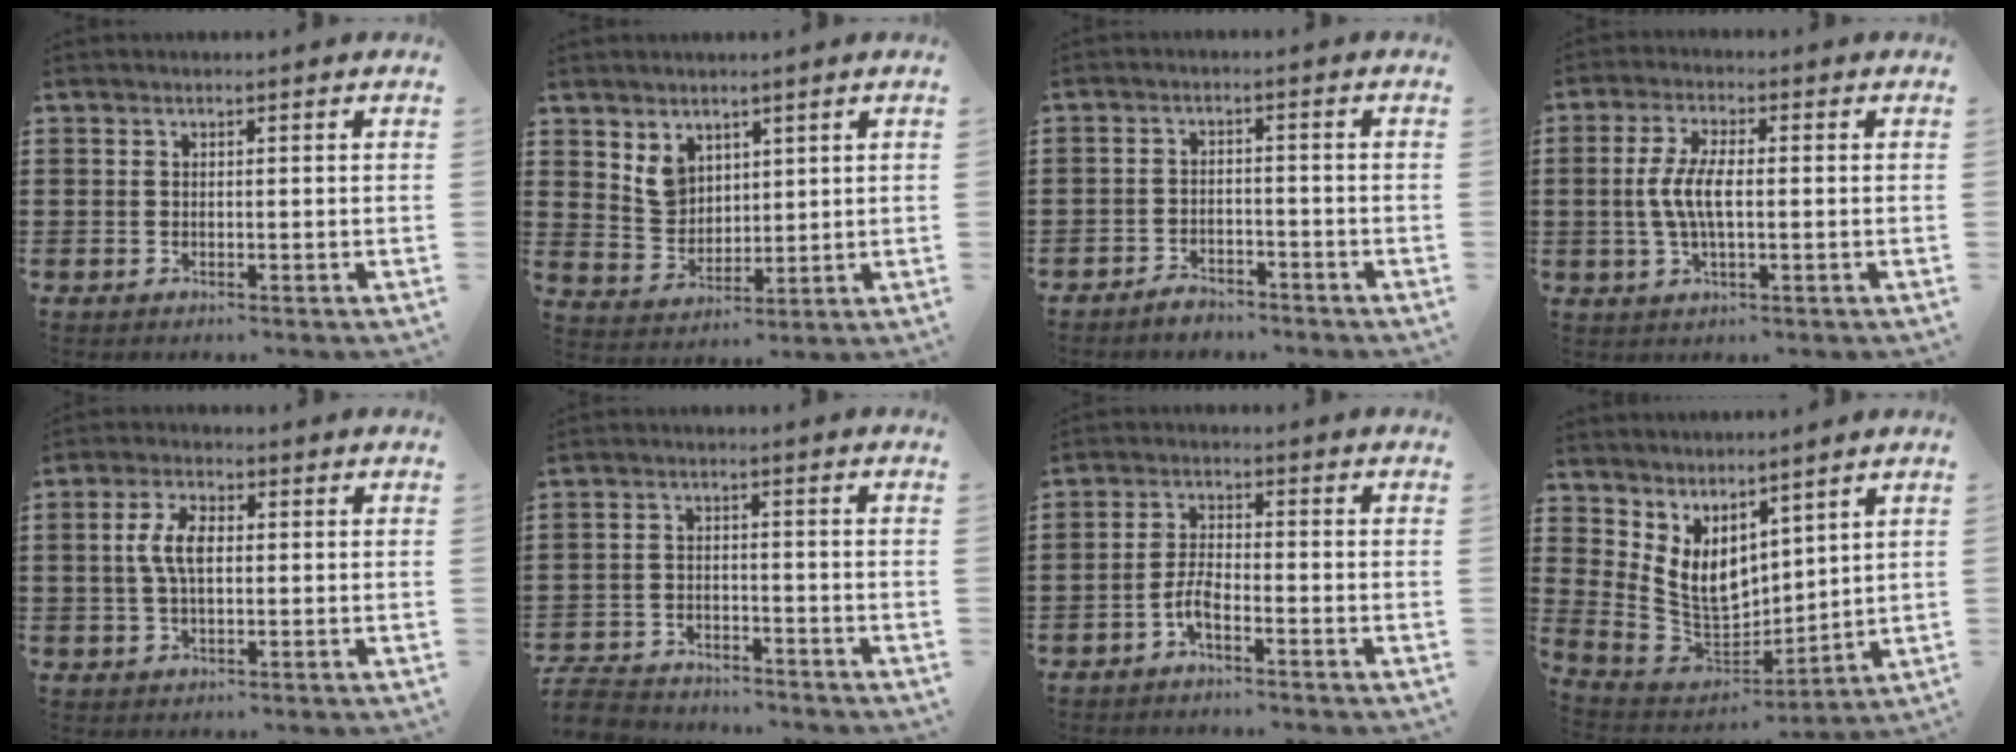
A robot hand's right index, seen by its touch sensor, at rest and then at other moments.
{"total": 5.2, "force": [3.0, 3.9, 1.6], "torque": [-0.048, 0.009, 0.059]}
{"total": 2.9, "force": [-2.8, 0.5, 0.1], "torque": [-0.006, 0.003, -0.058]}
{"total": 5.8, "force": [-0.5, 2.0, 5.4], "torque": [-0.125, -0.004, -0.018]}
{"total": 5.9, "force": [0.4, 2.7, 5.2], "torque": [-0.117, 0.007, 0.000]}
{"total": 5.3, "force": [-5.2, 0.7, 0.5], "torque": [-0.026, 0.000, -0.111]}
{"total": 3.7, "force": [-2.3, 0.8, 2.8], "torque": [-0.072, -0.003, -0.049]}
{"total": 7.1, "force": [3.3, 4.9, 3.9], "torque": [-0.118, -0.030, 0.063]}